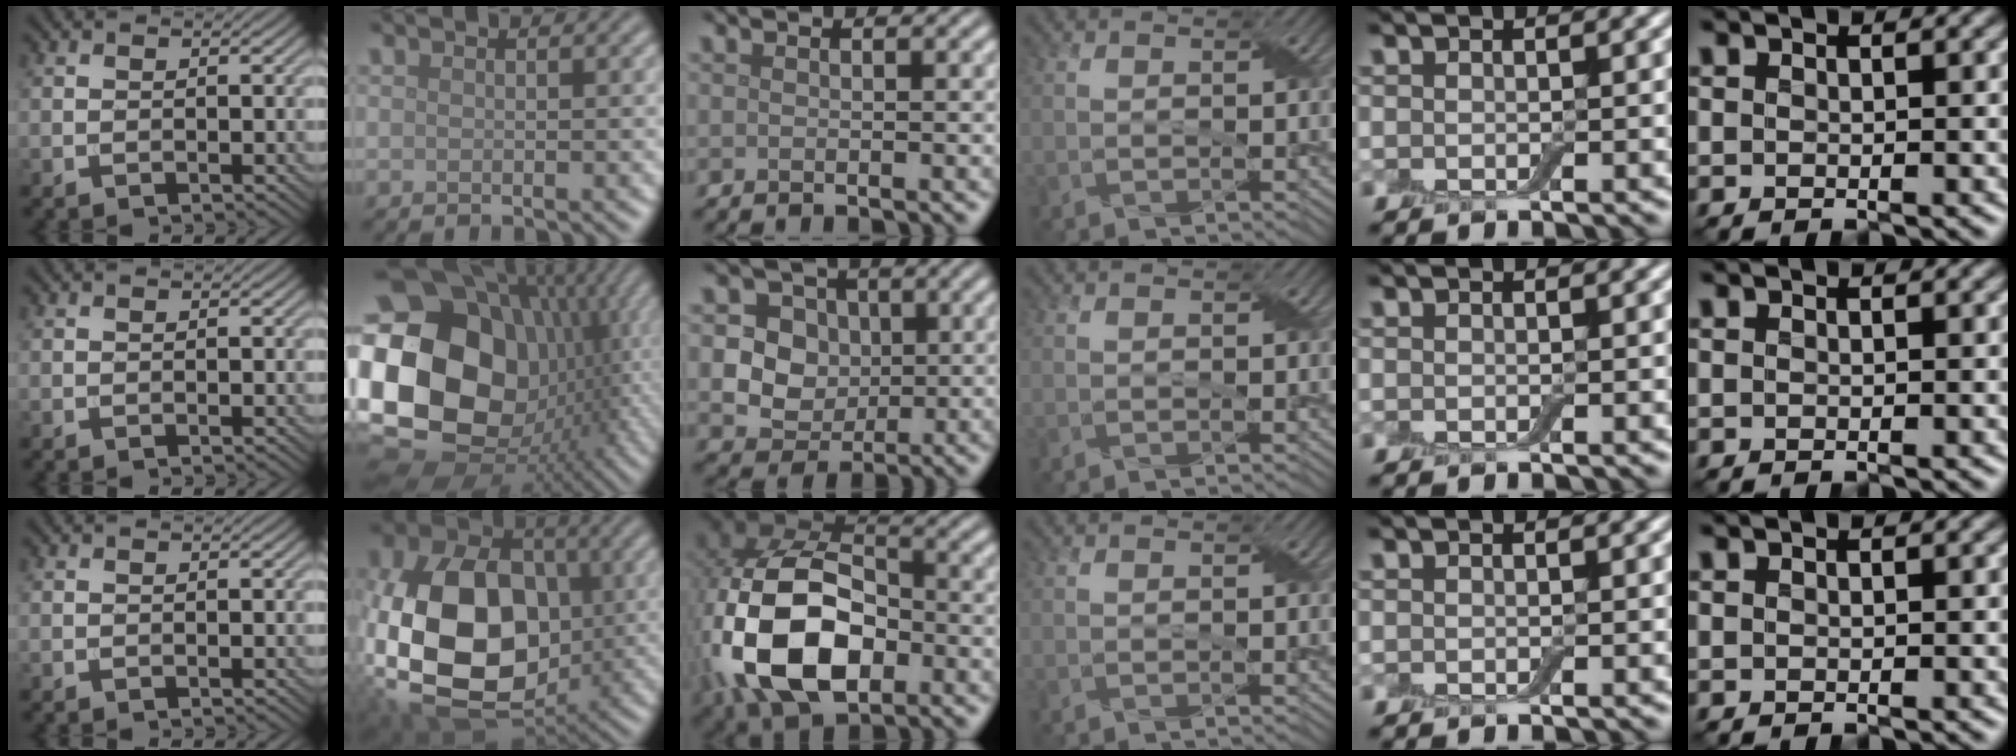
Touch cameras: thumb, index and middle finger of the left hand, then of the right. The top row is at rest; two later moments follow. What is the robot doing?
{"motion": "fold", "object": "aluminum foil"}